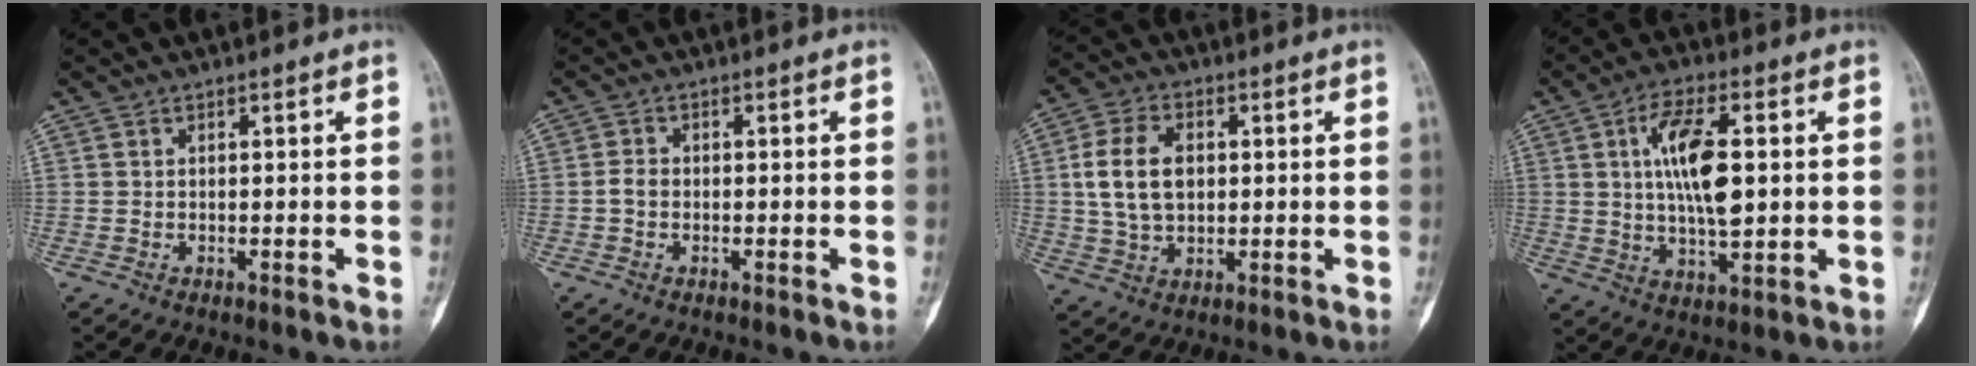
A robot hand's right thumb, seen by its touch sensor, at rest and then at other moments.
{"total": 1.8, "force": [-0.4, 1.3, 1.1], "torque": [-0.019, 0.005, -0.012]}
{"total": 10.5, "force": [1.3, 7.0, 7.7], "torque": [-0.136, 0.004, 0.027]}
{"total": 12.7, "force": [2.0, 5.3, 11.4], "torque": [-0.195, -0.003, 0.034]}